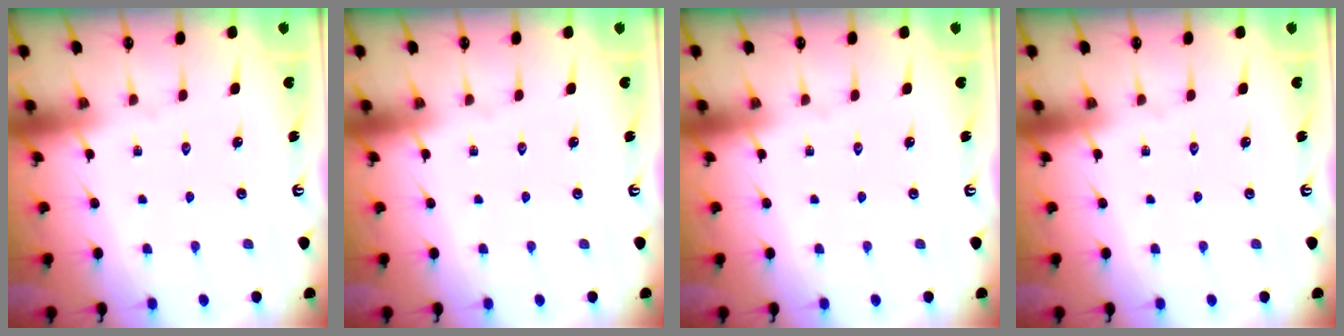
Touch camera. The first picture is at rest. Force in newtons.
{"total": 0.0}
{"total": 0.0}
{"total": 0.0}